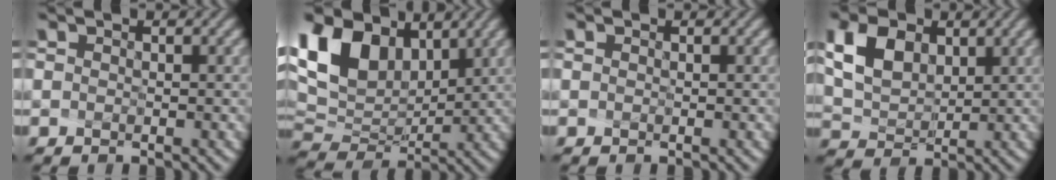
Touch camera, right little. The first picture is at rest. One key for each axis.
{"total": 9.7, "fx": 4.4, "fy": 6.0, "fz": 6.2, "tx": -0.147, "ty": 0.015, "tz": 0.088}
{"total": 0.0}
{"total": 4.2, "fx": 1.9, "fy": 2.9, "fz": 2.4, "tx": -0.065, "ty": -0.001, "tz": 0.047}